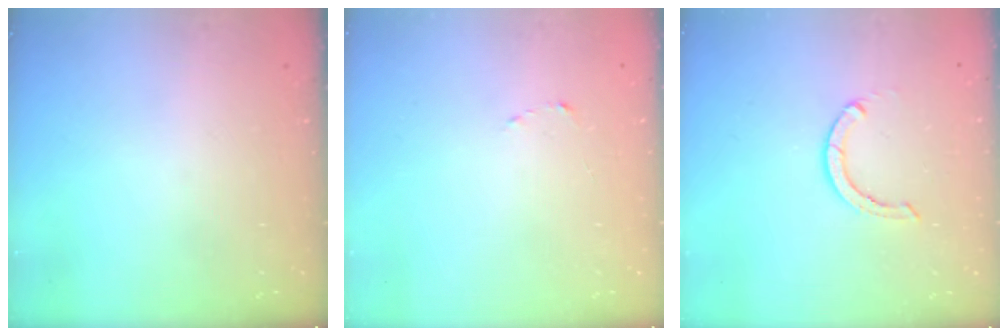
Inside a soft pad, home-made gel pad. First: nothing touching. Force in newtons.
{"total": 1.5, "press": 1.5, "slide": 0.2}
{"total": 2.9, "press": 2.9, "slide": 0.1}